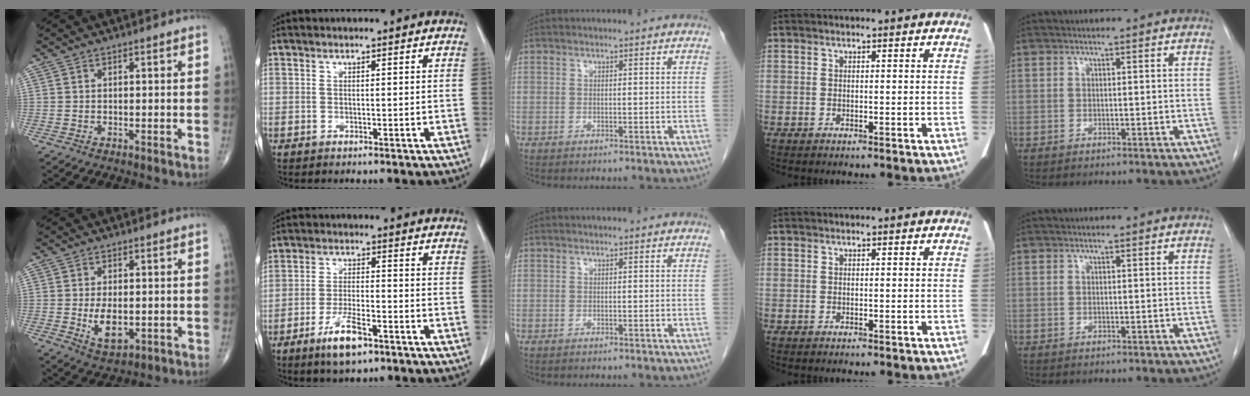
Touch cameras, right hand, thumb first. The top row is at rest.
{"thumb": {"total": 6.6, "force": [-0.8, 3.6, 5.4], "torque": [-0.085, -0.011, -0.003]}, "index": {"total": 7.0, "force": [-4.2, 1.9, 5.3], "torque": [-0.104, -0.007, -0.069]}}